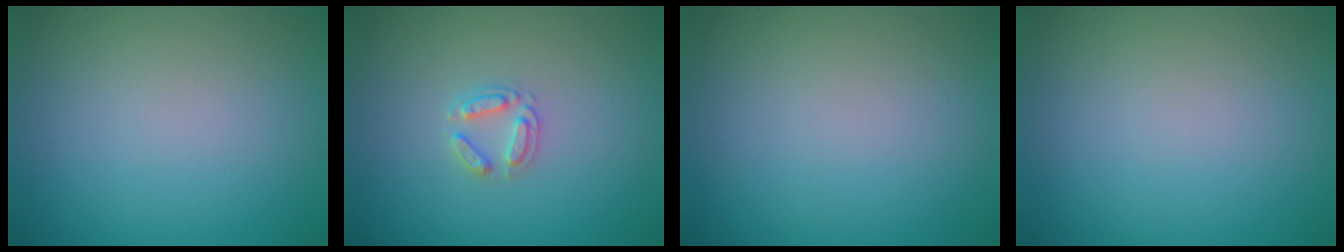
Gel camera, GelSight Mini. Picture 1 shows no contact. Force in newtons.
{"total": 1.9, "press": 1.9, "slide": 0.3}
{"total": 0.0}
{"total": 0.0}